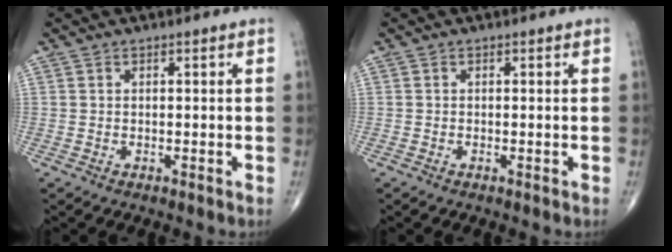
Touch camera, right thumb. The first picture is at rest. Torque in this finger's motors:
{"motor_torque": [-0.25, 0.00, -0.03, 0.21, 0.02]}